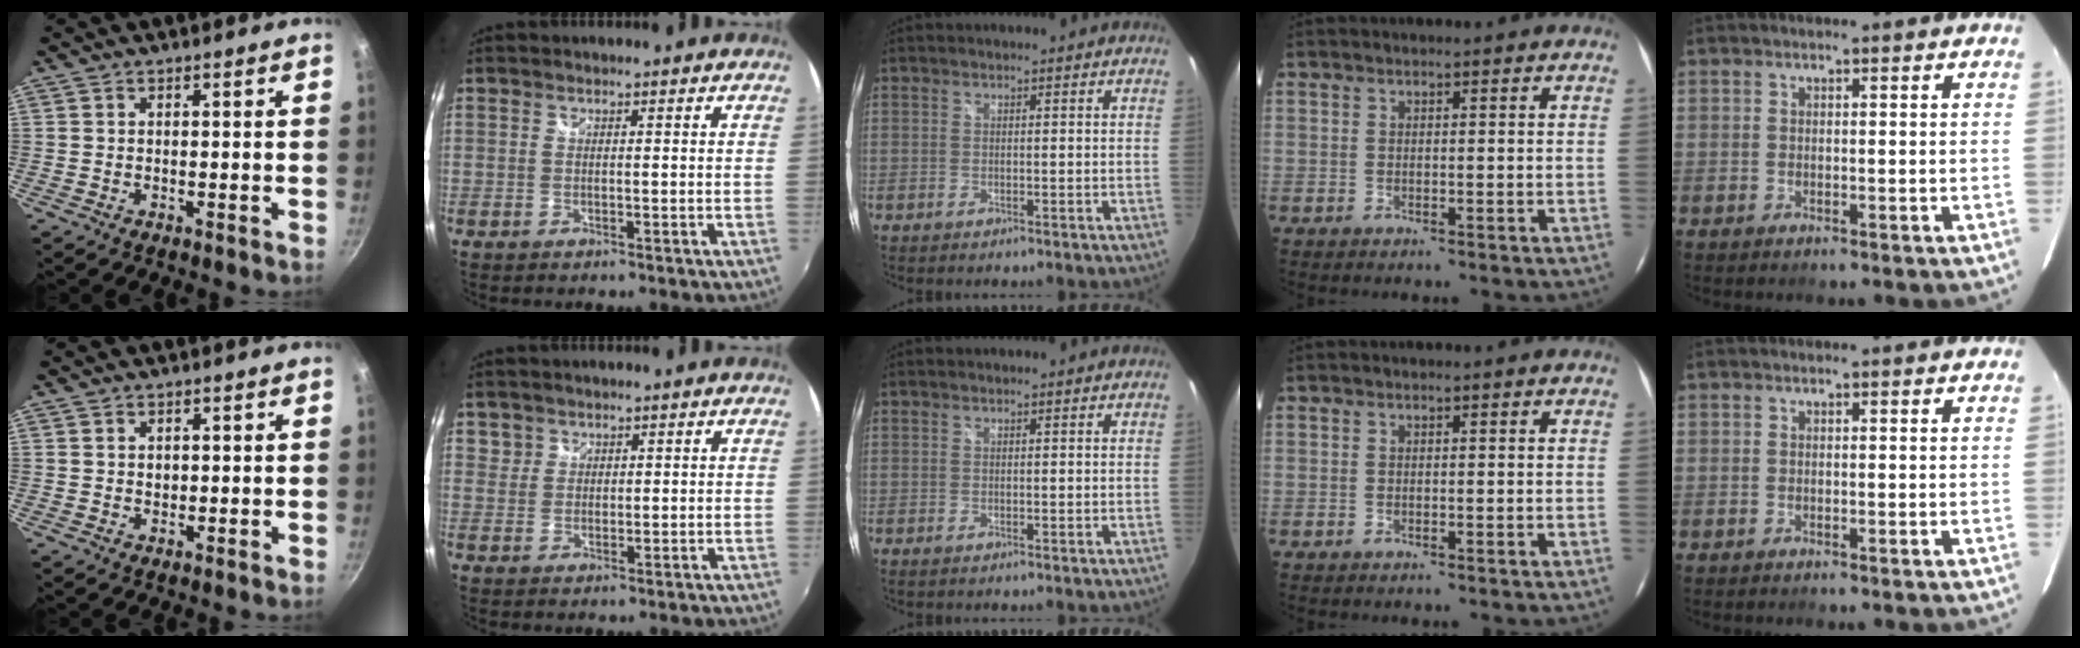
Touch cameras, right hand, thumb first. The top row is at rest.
{"thumb": {"total": 1.5, "force": [0.3, 1.2, 0.8], "torque": [-0.010, 0.001, 0.005]}, "index": {"total": 3.1, "force": [1.5, 2.6, 0.2], "torque": [0.009, 0.008, 0.025]}}